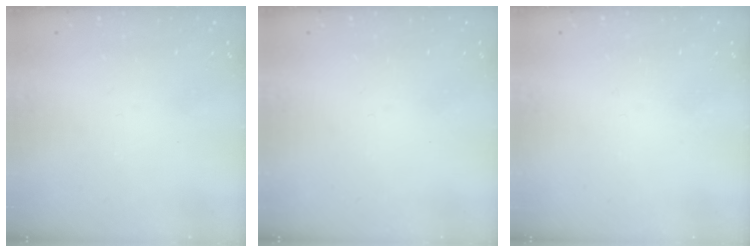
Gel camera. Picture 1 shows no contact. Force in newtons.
{"total": 0.0}
{"total": 2.8, "press": 2.8, "slide": 0.4}